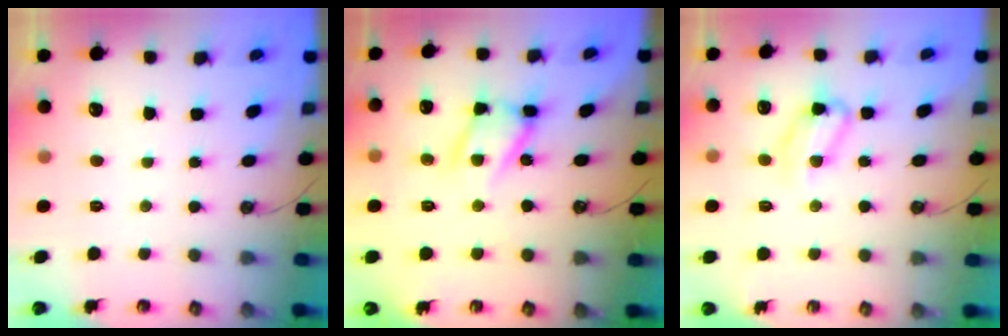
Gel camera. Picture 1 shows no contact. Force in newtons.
{"total": 13.3, "press": 13.3, "slide": 1.2}
{"total": 12.0, "press": 12.0, "slide": 0.8}